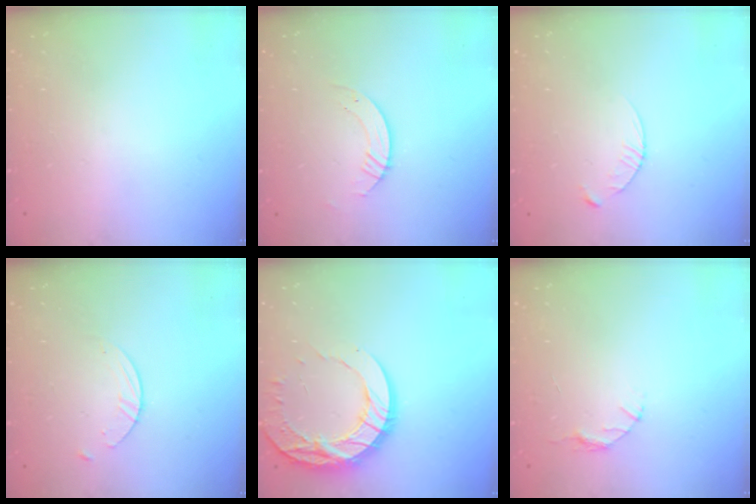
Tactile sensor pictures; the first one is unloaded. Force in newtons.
{"total": 3.1, "press": 3.1, "slide": 0.2}
{"total": 3.4, "press": 3.4, "slide": 0.4}
{"total": 2.7, "press": 2.6, "slide": 0.3}
{"total": 17.2, "press": 17.1, "slide": 1.5}
{"total": 3.2, "press": 3.2, "slide": 0.4}